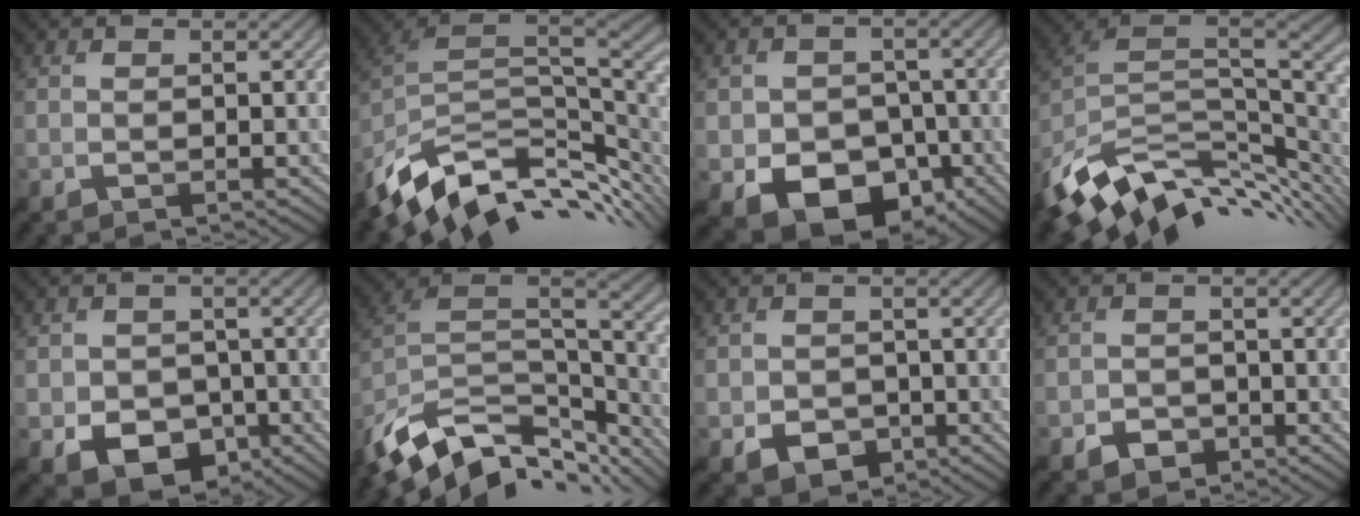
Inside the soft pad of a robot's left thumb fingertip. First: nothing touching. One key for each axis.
{"total": 13.0, "fx": -5.1, "fy": 7.1, "fz": 9.6, "tx": -0.214, "ty": -0.016, "tz": -0.089}
{"total": 10.1, "fx": -3.9, "fy": 7.6, "fz": 5.4, "tx": -0.100, "ty": -0.030, "tz": -0.068}
{"total": 14.0, "fx": -5.2, "fy": 7.6, "fz": 10.5, "tx": -0.235, "ty": -0.013, "tz": -0.091}
{"total": 7.3, "fx": -2.5, "fy": 5.8, "fz": 3.7, "tx": -0.082, "ty": -0.023, "tz": -0.040}
{"total": 14.3, "fx": -9.4, "fy": 6.8, "fz": 8.4, "tx": -0.209, "ty": -0.009, "tz": -0.153}
{"total": 4.1, "fx": -1.3, "fy": 3.5, "fz": 1.8, "tx": -0.038, "ty": -0.012, "tz": -0.024}
{"total": 2.5, "fx": -1.3, "fy": 2.0, "fz": 0.8, "tx": -0.010, "ty": -0.001, "tz": -0.028}